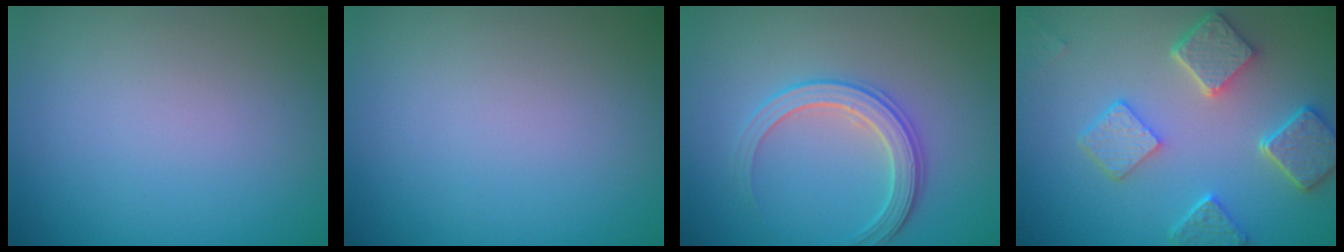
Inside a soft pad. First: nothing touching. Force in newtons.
{"total": 0.0}
{"total": 3.0, "press": 2.9, "slide": 0.3}
{"total": 5.5, "press": 4.3, "slide": 3.3}